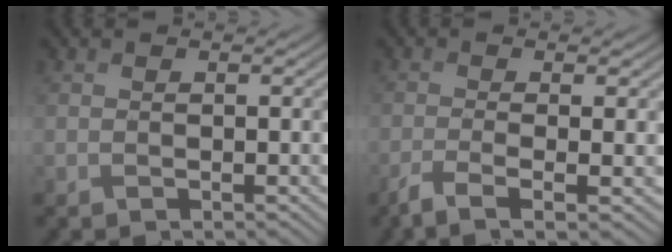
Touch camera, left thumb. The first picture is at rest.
{"total": 4.5, "force": [-1.8, 0.9, 4.0], "torque": [-0.070, -0.004, -0.041]}